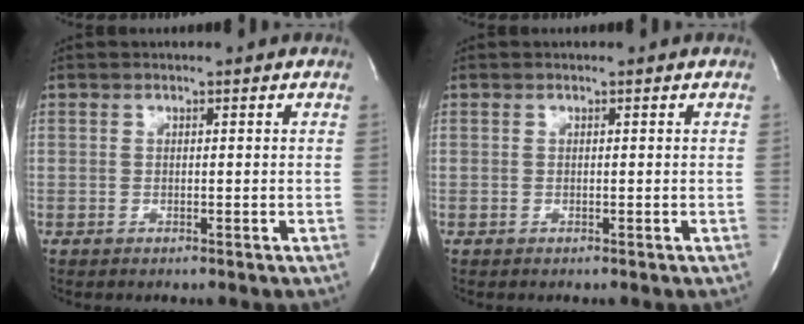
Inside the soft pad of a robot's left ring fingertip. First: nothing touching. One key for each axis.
{"total": 0.0}